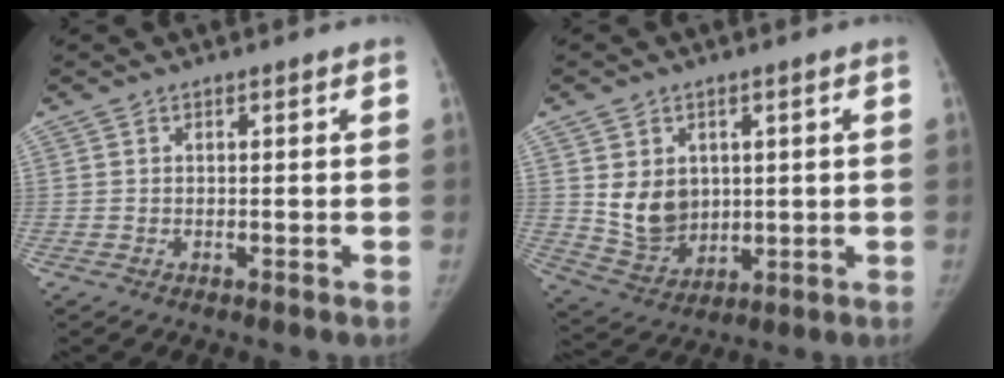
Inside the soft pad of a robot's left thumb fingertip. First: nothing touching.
{"total": 8.9, "force": [1.7, 7.2, 5.0], "torque": [-0.051, -0.023, 0.051]}